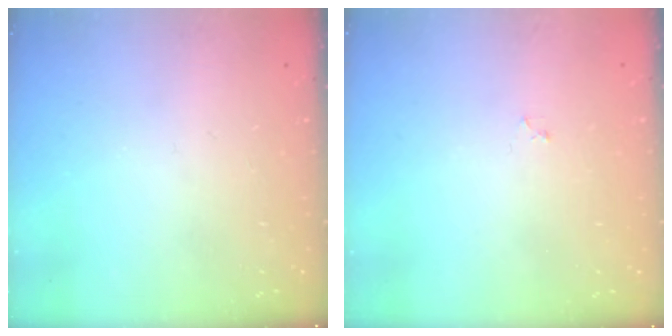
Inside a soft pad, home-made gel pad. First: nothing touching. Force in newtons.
{"total": 2.2, "press": 2.1, "slide": 0.3}